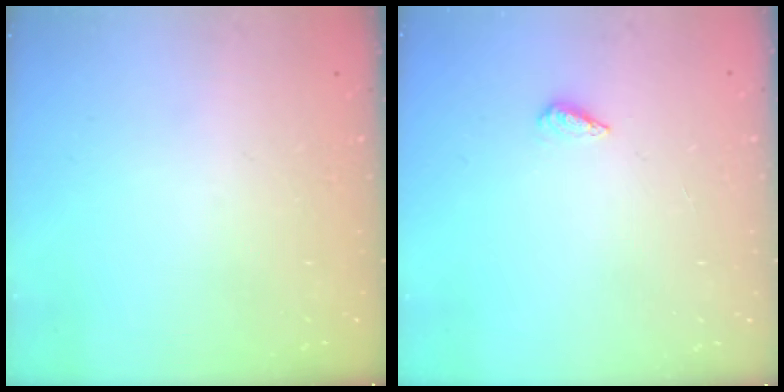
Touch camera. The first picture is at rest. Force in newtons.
{"total": 2.3, "press": 2.2, "slide": 0.8}